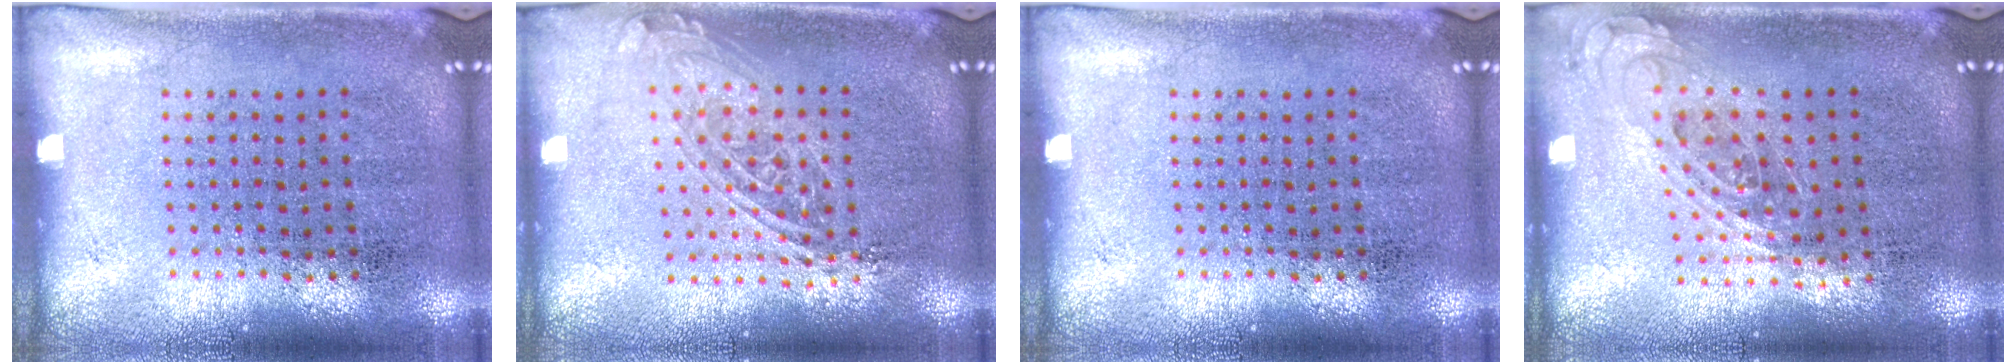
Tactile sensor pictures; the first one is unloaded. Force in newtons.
{"total": 1.6, "press": 1.3, "slide": 0.8}
{"total": 0.0}
{"total": 0.9, "press": 0.8, "slide": 0.3}